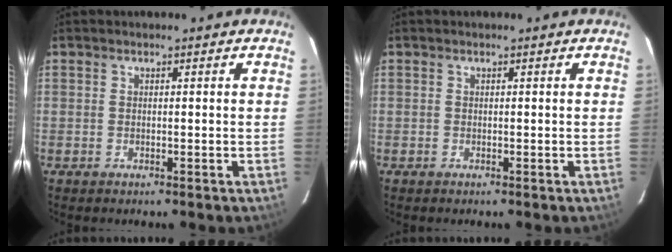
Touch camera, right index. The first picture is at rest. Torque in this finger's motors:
{"motor_torque": [0.14, 0.15, 0.04, 0.01]}